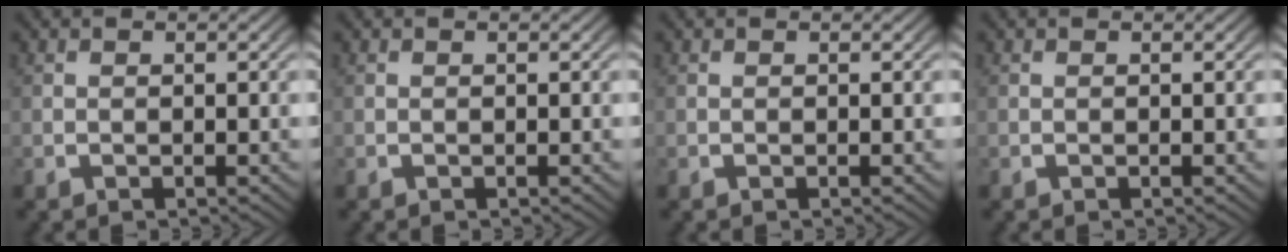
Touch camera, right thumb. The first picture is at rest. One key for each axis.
{"total": 0.0}
{"total": 0.0}
{"total": 0.0}